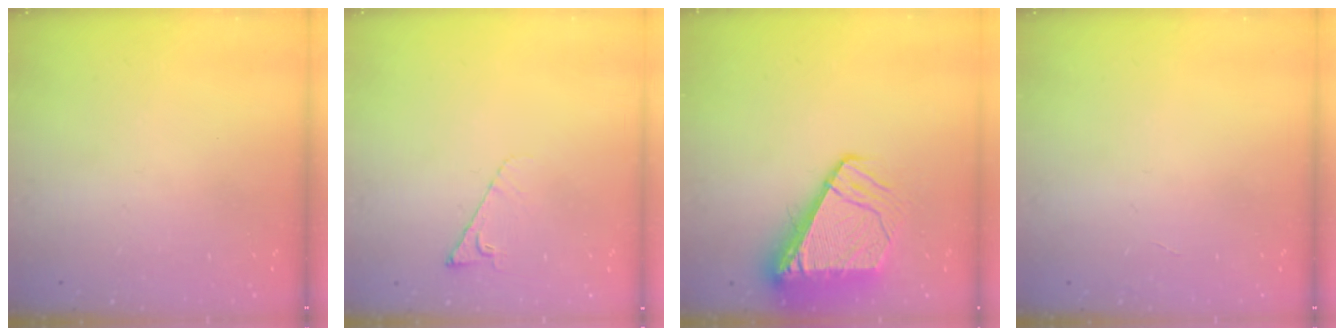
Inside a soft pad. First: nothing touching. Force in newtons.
{"total": 3.3, "press": 3.2, "slide": 0.6}
{"total": 10.7, "press": 10.6, "slide": 1.2}
{"total": 0.0}